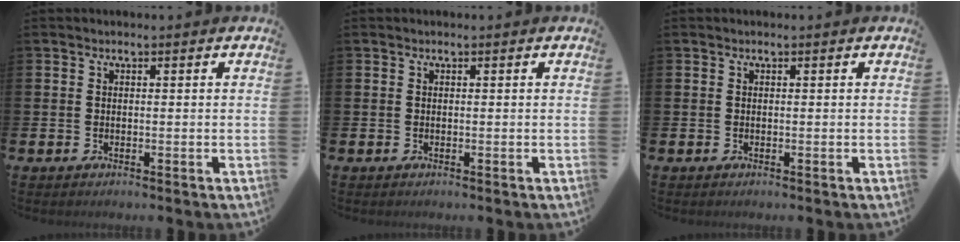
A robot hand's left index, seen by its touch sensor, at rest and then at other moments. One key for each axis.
{"total": 0.0}
{"total": 0.0}